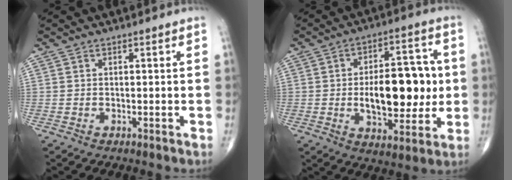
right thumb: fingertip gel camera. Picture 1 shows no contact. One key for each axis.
{"total": 17.1, "fx": -0.3, "fy": 8.5, "fz": 14.8, "tx": -0.186, "ty": 0.010, "tz": -0.001}